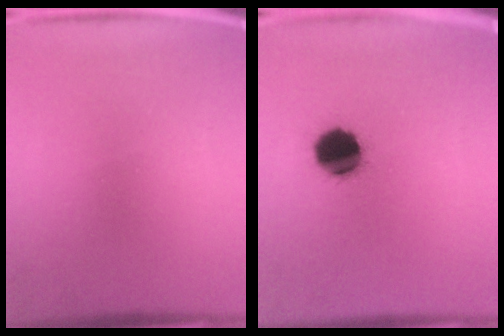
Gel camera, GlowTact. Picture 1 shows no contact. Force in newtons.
{"total": 11.2}